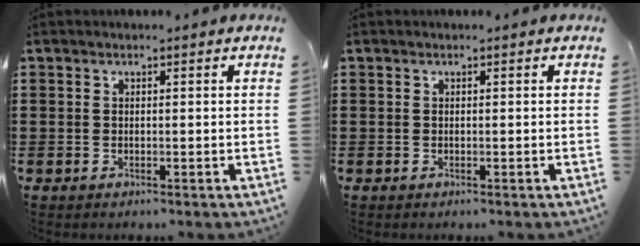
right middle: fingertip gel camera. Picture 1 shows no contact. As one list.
[{"total": 0.0}]